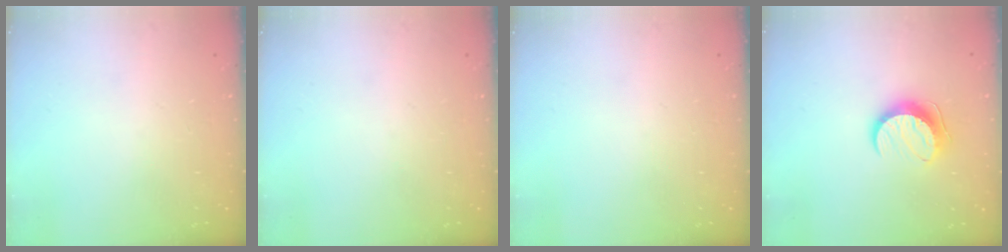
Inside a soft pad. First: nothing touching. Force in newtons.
{"total": 0.0}
{"total": 0.0}
{"total": 9.4, "press": 9.4, "slide": 0.7}